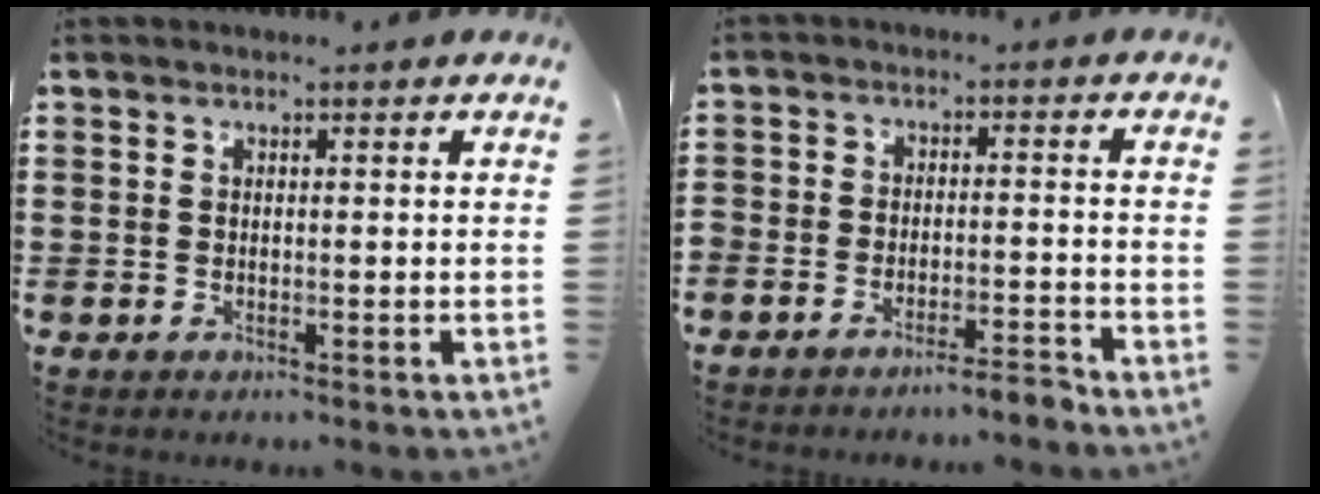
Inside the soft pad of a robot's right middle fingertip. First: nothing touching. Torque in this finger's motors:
{"motor_torque": [0.97, 0.48, 0.20, 0.07]}